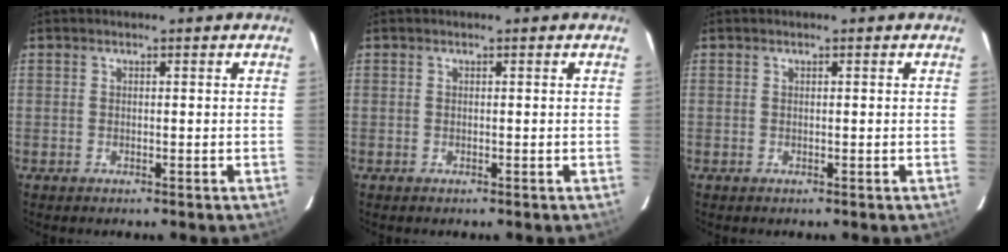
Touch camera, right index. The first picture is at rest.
{"total": 0.0}
{"total": 0.0}